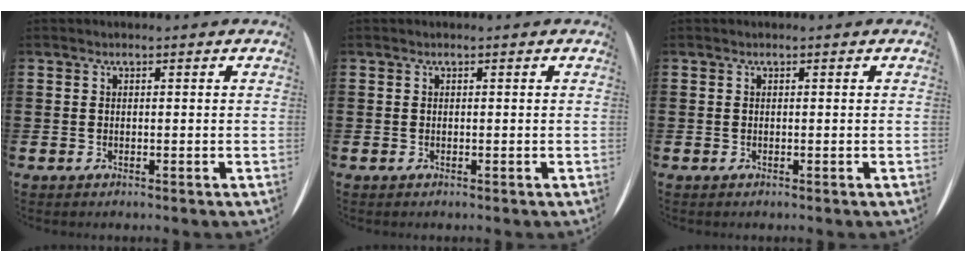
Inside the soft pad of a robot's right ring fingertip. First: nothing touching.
{"total": 0.0}
{"total": 0.0}